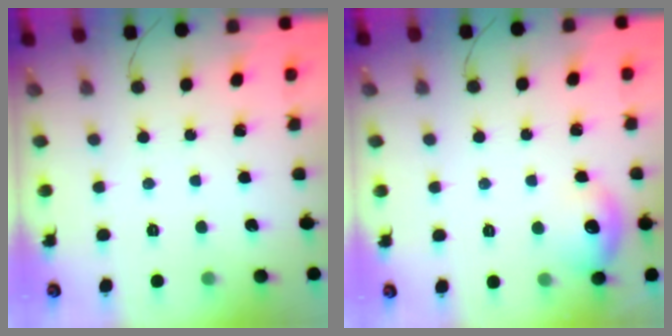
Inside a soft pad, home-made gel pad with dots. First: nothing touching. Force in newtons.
{"total": 8.9, "press": 8.8, "slide": 1.3}